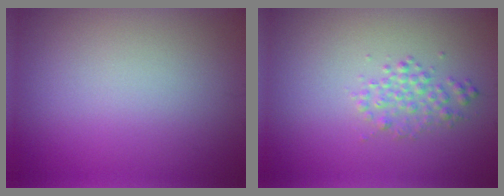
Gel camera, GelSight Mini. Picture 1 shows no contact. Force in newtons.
{"total": 1.9, "press": 1.9, "slide": 0.0}